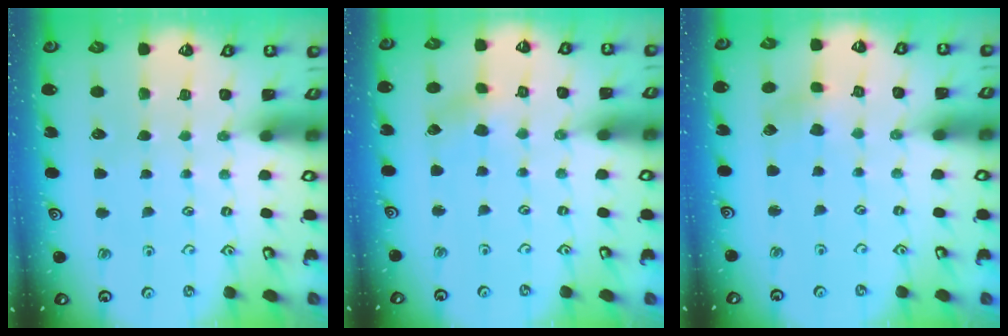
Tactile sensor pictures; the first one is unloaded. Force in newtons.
{"total": 2.7, "press": 2.6, "slide": 0.6}
{"total": 2.6, "press": 2.6, "slide": 0.4}